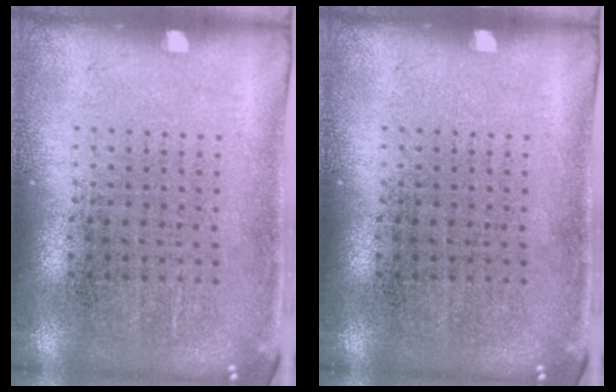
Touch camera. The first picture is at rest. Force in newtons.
{"total": 0.0}